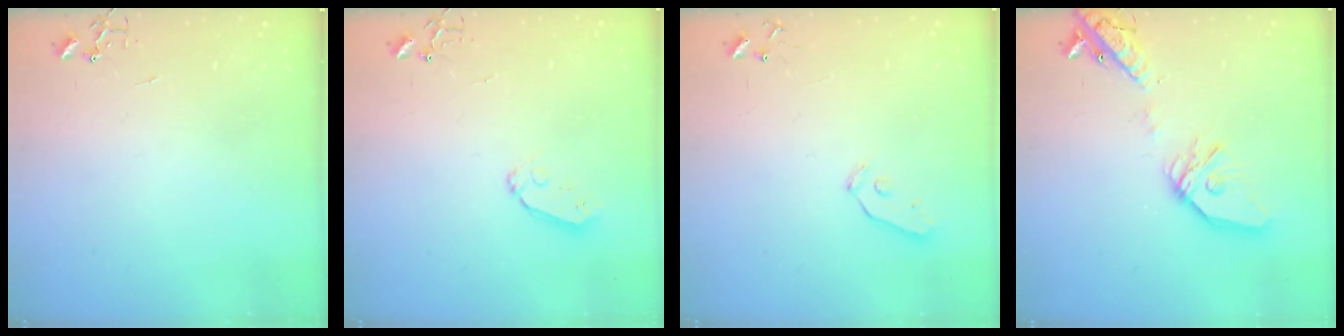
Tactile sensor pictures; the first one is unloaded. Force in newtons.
{"total": 6.1, "press": 6.0, "slide": 0.4}
{"total": 5.7, "press": 5.7, "slide": 0.4}
{"total": 18.6, "press": 18.3, "slide": 3.1}